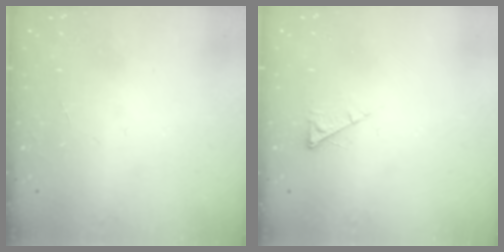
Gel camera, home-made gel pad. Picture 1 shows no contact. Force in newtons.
{"total": 4.2, "press": 4.1, "slide": 0.6}